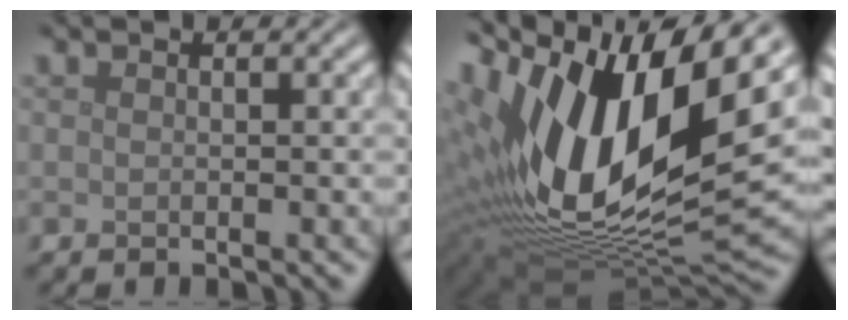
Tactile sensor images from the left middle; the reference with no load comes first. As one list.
[{"total": 18.2, "force": [4.5, 8.7, 15.4], "torque": [-0.306, 0.006, 0.077]}]